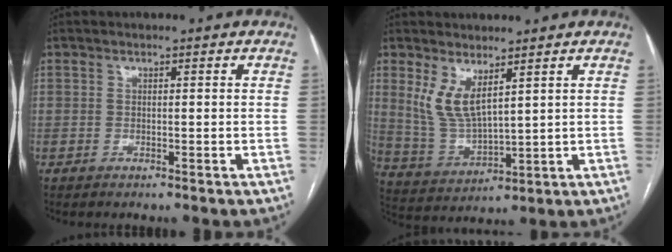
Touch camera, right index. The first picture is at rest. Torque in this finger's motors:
{"motor_torque": [0.24, 0.14, 0.19, 0.05]}